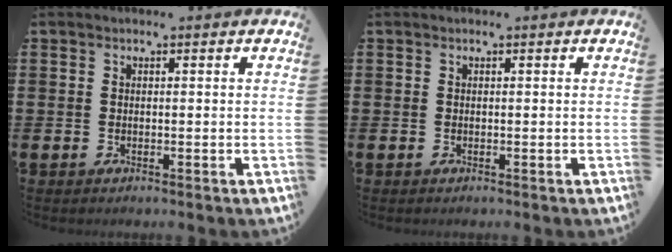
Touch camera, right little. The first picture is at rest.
{"total": 0.0}